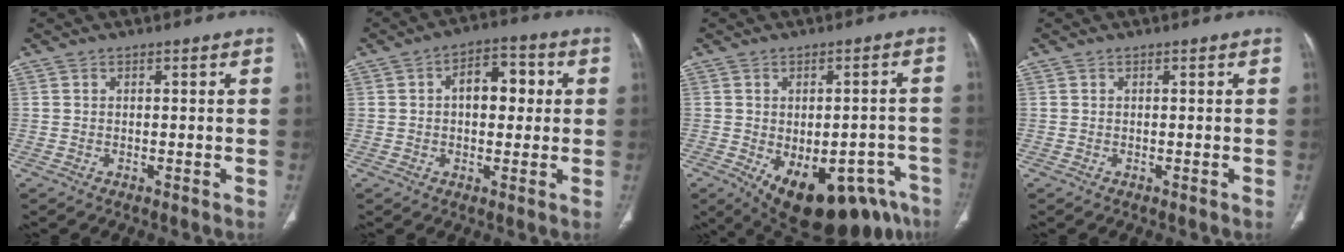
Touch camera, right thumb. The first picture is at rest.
{"total": 8.7, "force": [1.3, 5.3, 6.7], "torque": [-0.071, 0.021, 0.015]}
{"total": 20.5, "force": [-10.5, 10.3, 14.2], "torque": [-0.149, 0.025, -0.123]}
{"total": 0.0}